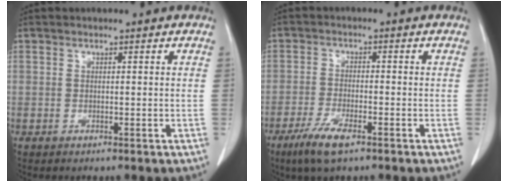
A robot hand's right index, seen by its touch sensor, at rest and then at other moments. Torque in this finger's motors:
{"motor_torque": [0.58, -0.58, 0.32, 0.07]}